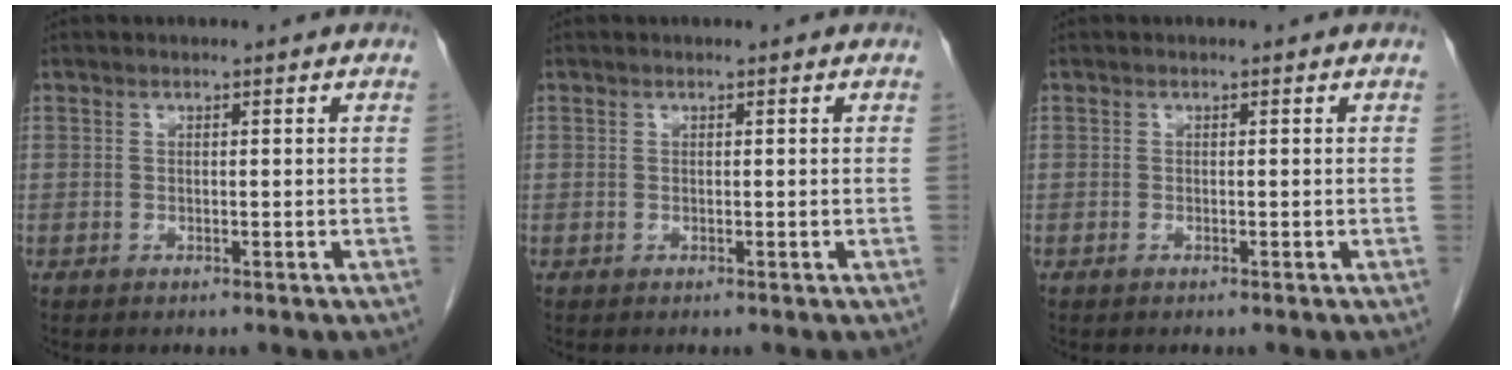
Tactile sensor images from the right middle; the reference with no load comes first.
{"total": 0.0}
{"total": 0.0}